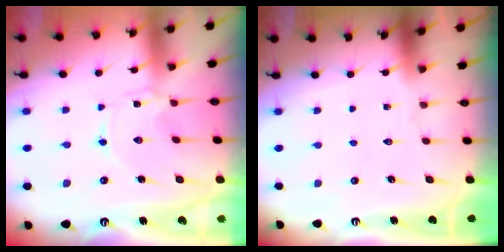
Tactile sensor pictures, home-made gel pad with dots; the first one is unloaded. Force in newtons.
{"total": 0.0}